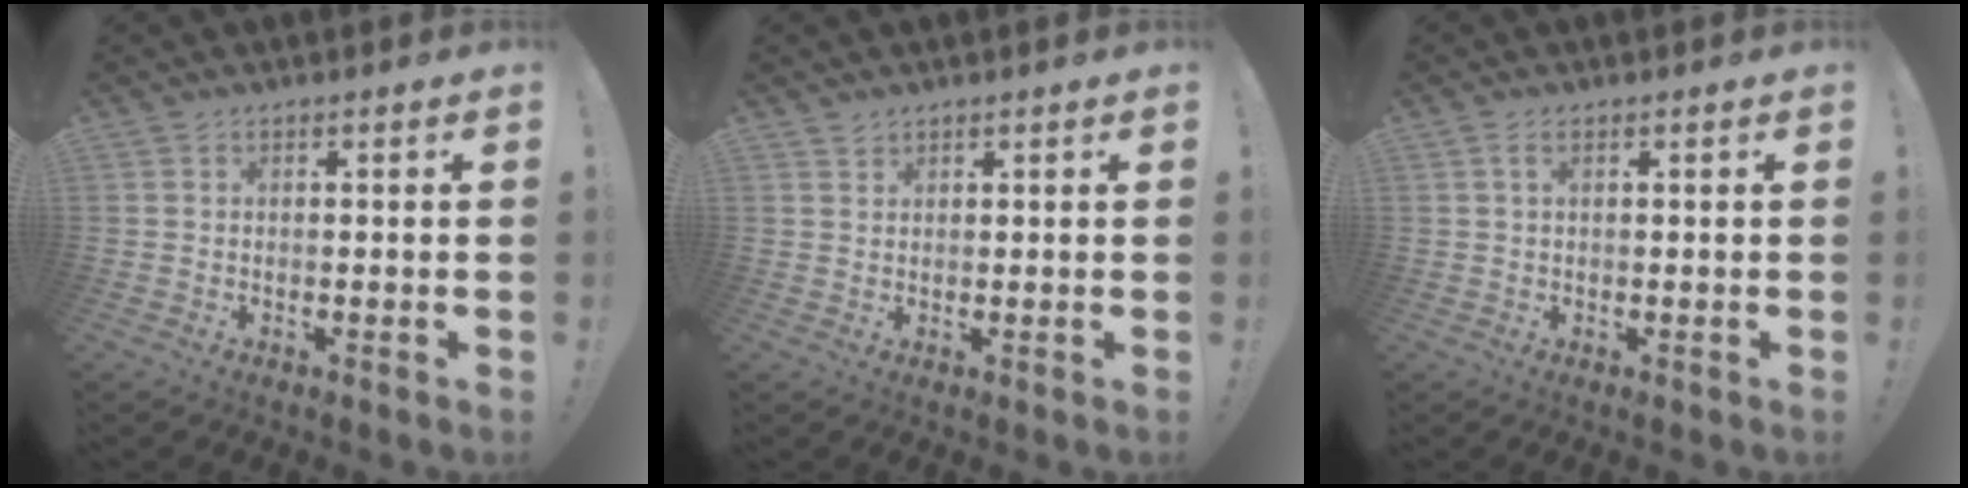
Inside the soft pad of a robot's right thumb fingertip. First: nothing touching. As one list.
[{"total": 1.3, "force": [1.2, 0.5, 0.1], "torque": [0.004, -0.007, 0.023]}, {"total": 2.0, "force": [0.7, 0.7, 1.7], "torque": [-0.030, 0.003, 0.011]}]